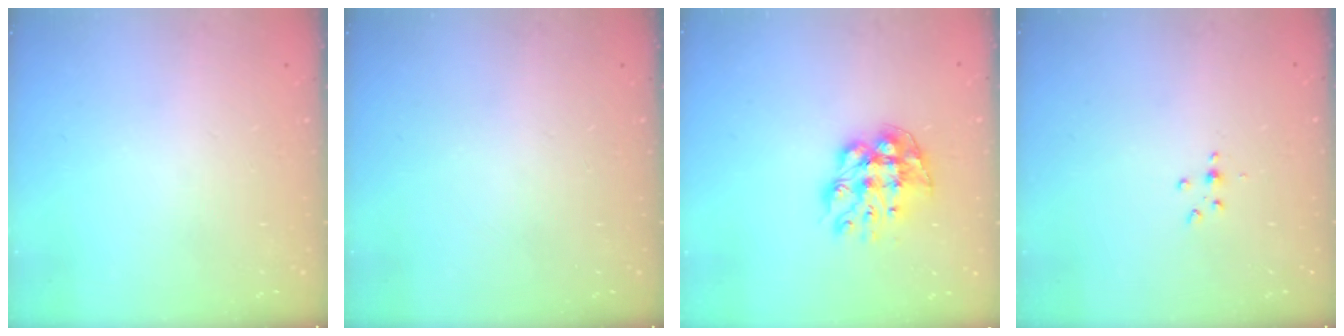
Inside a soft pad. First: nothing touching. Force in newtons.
{"total": 0.0}
{"total": 10.5, "press": 10.5, "slide": 0.8}
{"total": 3.0, "press": 2.9, "slide": 0.4}